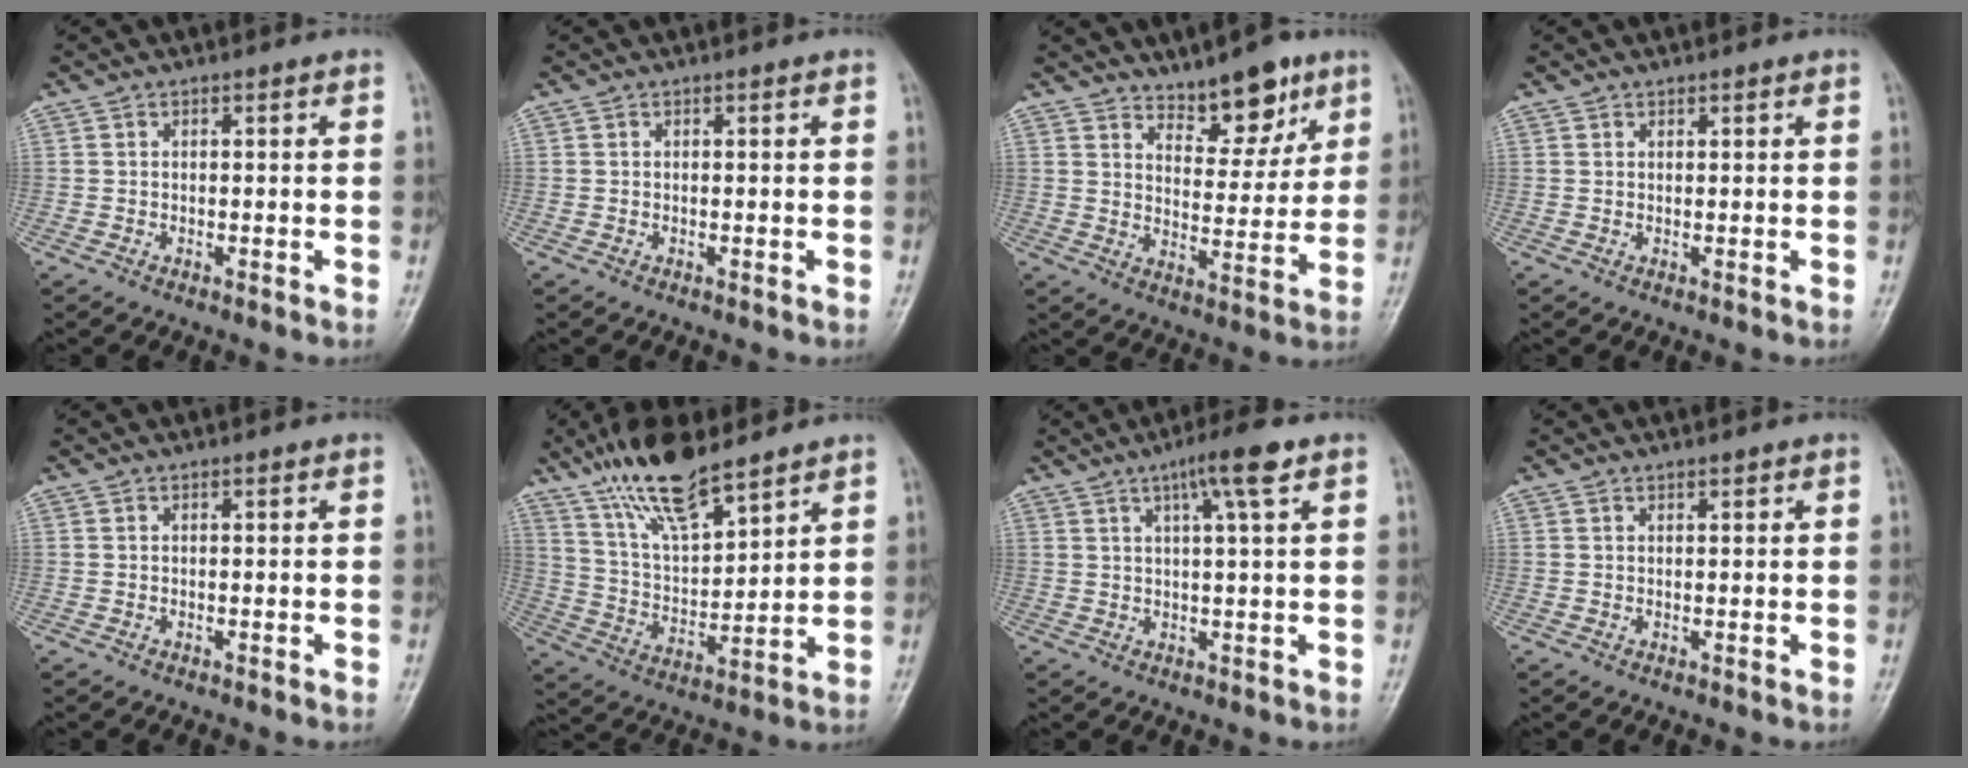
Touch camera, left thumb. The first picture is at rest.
{"total": 0.0}
{"total": 9.6, "force": [6.8, 4.1, 5.4], "torque": [-0.045, -0.050, 0.109]}
{"total": 0.5, "force": [0.5, 0.2, 0.0], "torque": [0.001, -0.003, 0.006]}
{"total": 0.0}
{"total": 15.2, "force": [11.3, 4.3, 9.1], "torque": [-0.148, -0.056, 0.220]}
{"total": 6.6, "force": [3.4, 0.2, 5.6], "torque": [-0.100, -0.002, 0.057]}
{"total": 0.7, "force": [0.6, 0.2, 0.3], "torque": [-0.006, -0.004, 0.009]}